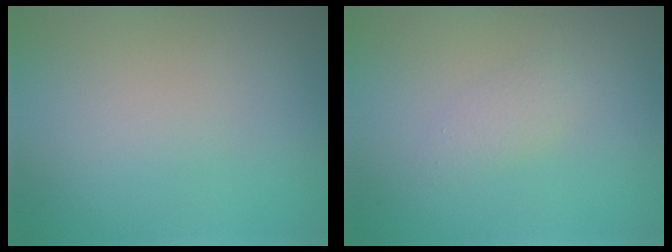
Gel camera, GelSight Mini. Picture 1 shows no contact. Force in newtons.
{"total": 1.3, "press": 1.3, "slide": 0.0}